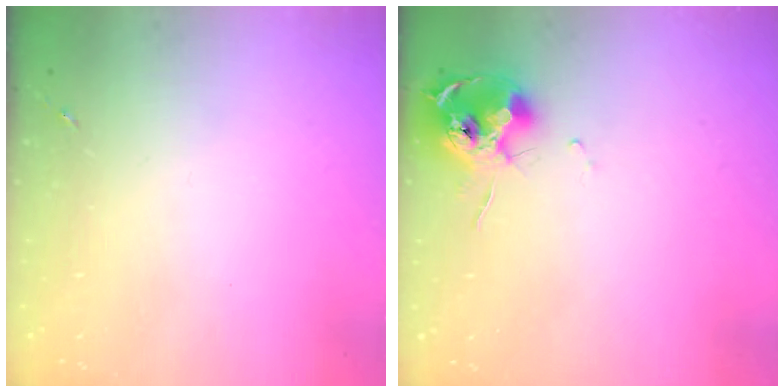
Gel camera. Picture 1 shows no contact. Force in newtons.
{"total": 11.5, "press": 11.4, "slide": 0.6}